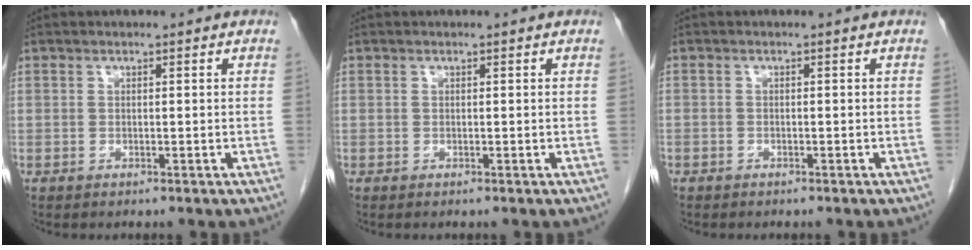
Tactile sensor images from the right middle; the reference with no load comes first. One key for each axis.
{"total": 0.0}
{"total": 0.7, "fx": -0.5, "fy": 0.4, "fz": 0.1, "tx": -0.005, "ty": 0.003, "tz": -0.010}